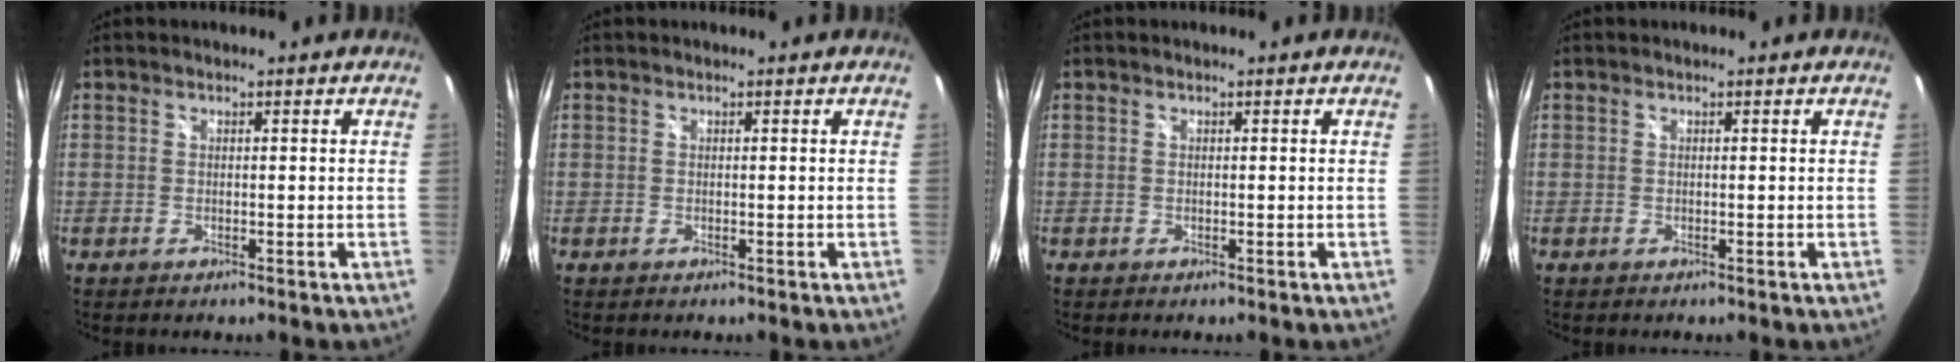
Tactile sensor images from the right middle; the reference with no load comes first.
{"total": 0.0}
{"total": 0.0}
{"total": 0.0}